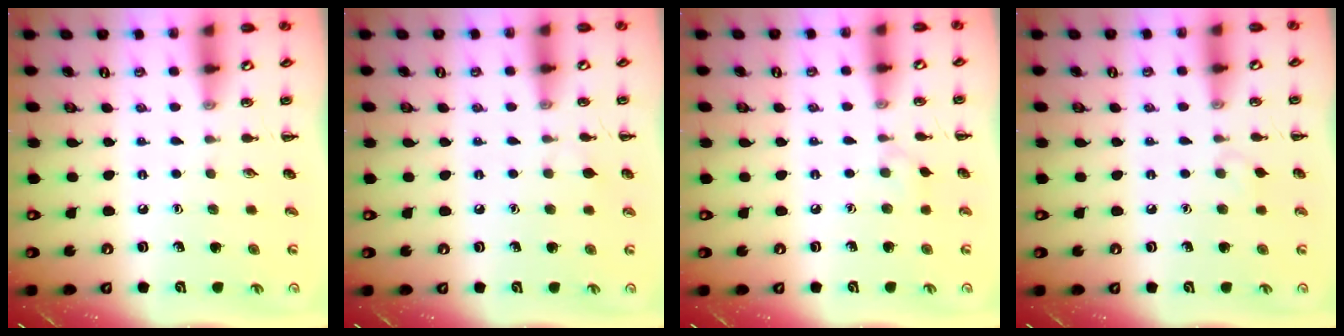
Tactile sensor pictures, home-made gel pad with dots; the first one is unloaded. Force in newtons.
{"total": 4.6, "press": 4.4, "slide": 1.5}
{"total": 3.4, "press": 3.1, "slide": 1.2}
{"total": 3.7, "press": 3.4, "slide": 1.4}